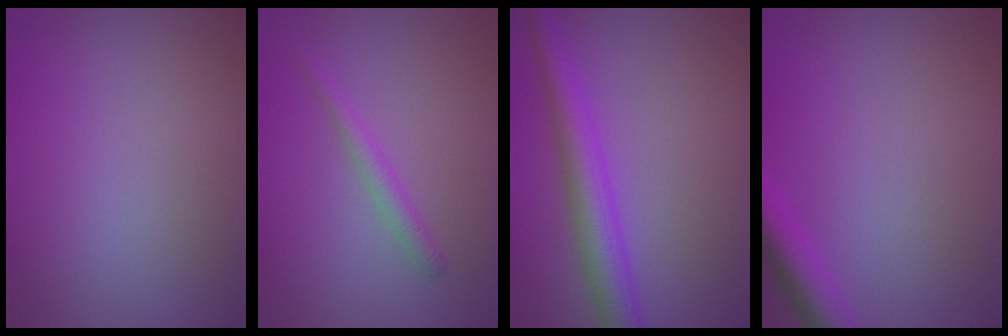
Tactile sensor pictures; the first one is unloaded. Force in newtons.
{"total": 1.5, "press": 1.5, "slide": 0.1}
{"total": 4.3, "press": 4.3, "slide": 0.1}
{"total": 2.8, "press": 2.8, "slide": 0.2}